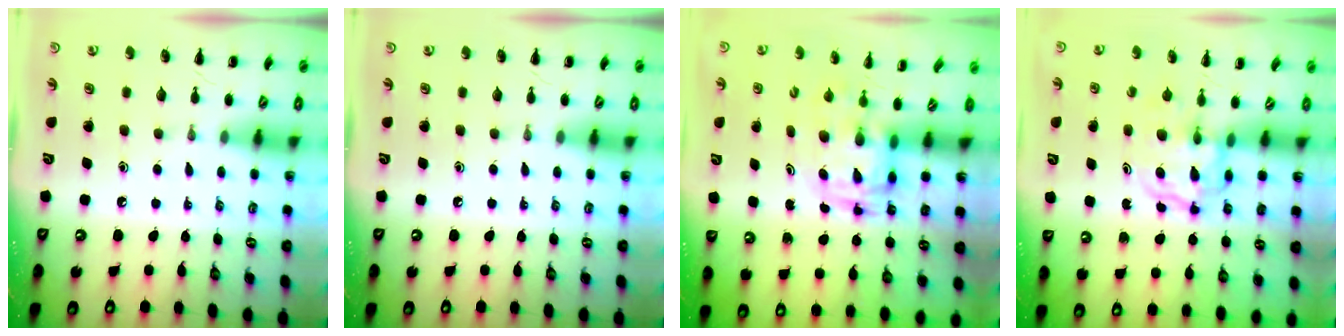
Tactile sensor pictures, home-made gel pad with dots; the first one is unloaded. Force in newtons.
{"total": 0.0}
{"total": 2.8, "press": 2.7, "slide": 0.6}
{"total": 3.8, "press": 3.8, "slide": 0.5}